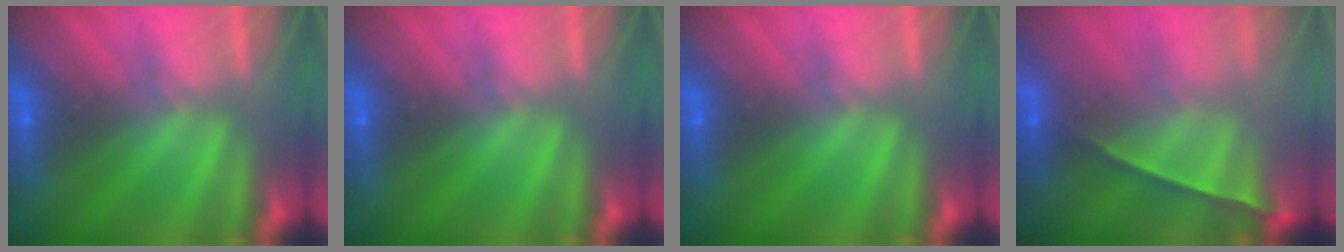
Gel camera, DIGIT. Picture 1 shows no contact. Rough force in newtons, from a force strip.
{"total": 0.0}
{"total": 0.0}
{"total": 1.4}